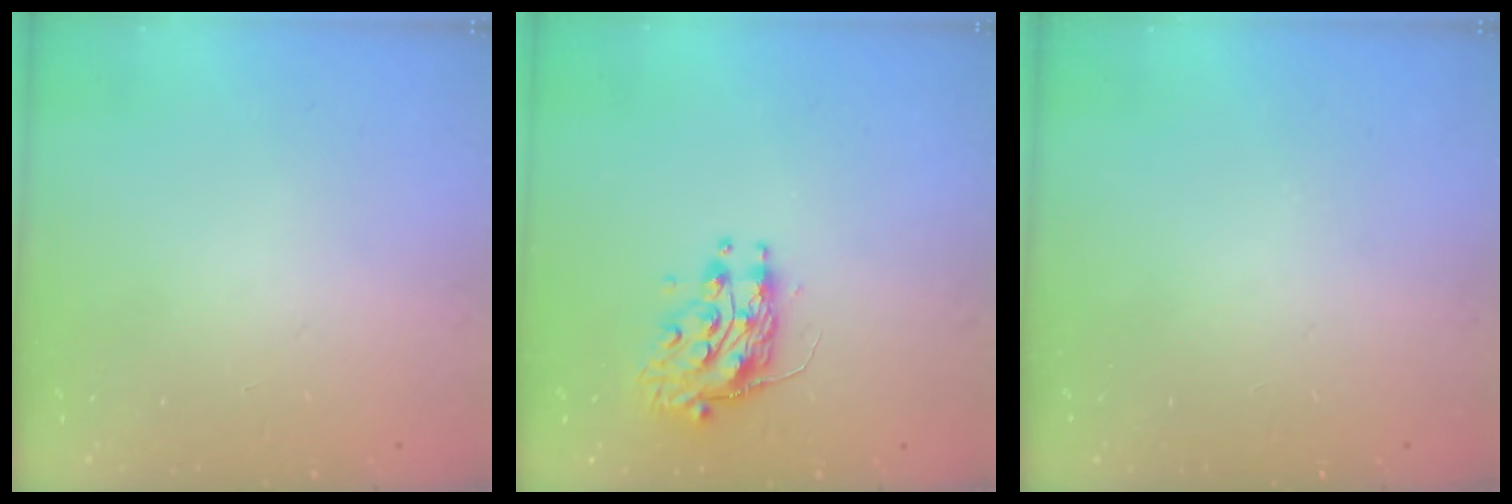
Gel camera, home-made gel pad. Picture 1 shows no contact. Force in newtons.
{"total": 9.6, "press": 9.6, "slide": 0.7}
{"total": 0.0}